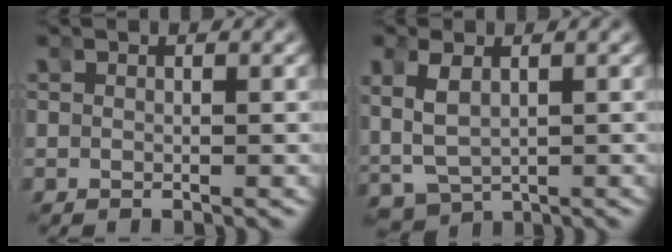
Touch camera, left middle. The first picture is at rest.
{"total": 7.0, "force": [-1.2, 5.8, 3.6], "torque": [-0.106, -0.034, -0.007]}